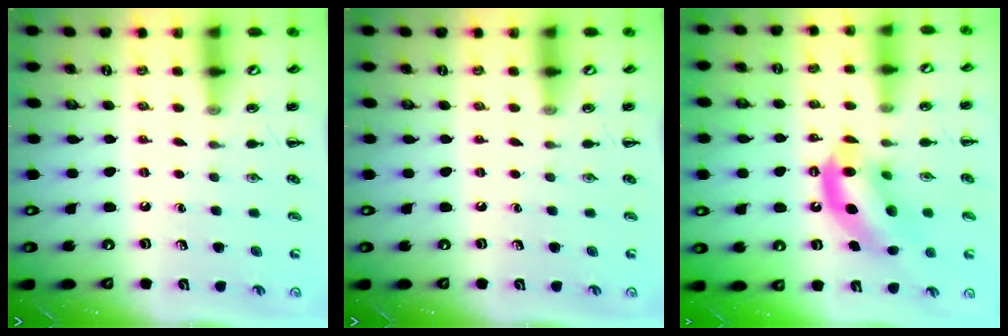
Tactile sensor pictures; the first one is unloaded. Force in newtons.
{"total": 0.0}
{"total": 12.6, "press": 12.2, "slide": 3.2}